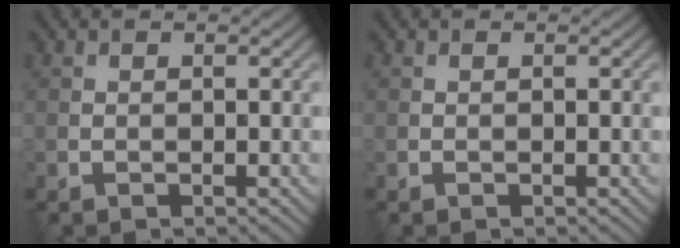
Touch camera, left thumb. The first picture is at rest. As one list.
[{"total": 0.0}]